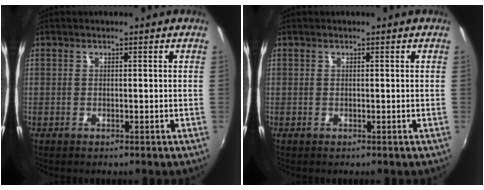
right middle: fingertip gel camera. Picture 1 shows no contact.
{"total": 0.0}